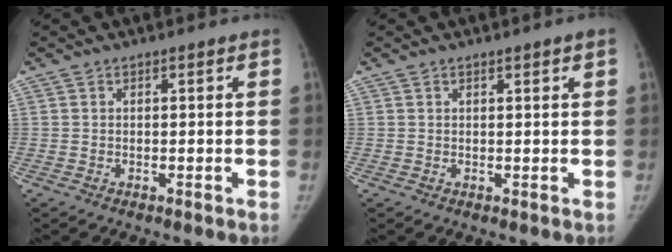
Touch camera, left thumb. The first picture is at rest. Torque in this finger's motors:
{"motor_torque": [-0.23, -0.05, -0.07, -0.01, 0.01]}